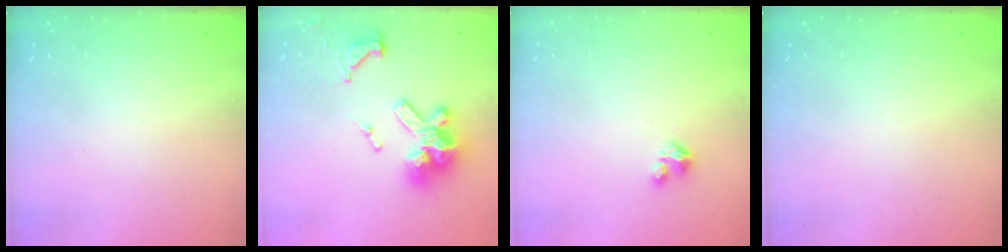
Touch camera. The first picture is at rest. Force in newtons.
{"total": 15.2, "press": 15.1, "slide": 1.8}
{"total": 2.4, "press": 2.3, "slide": 0.2}
{"total": 0.0}